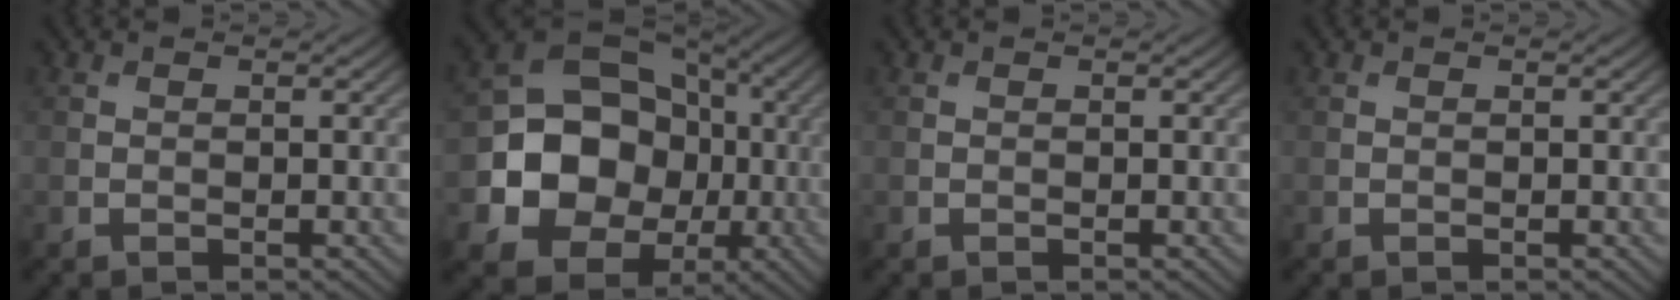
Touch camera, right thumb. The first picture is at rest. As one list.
[{"total": 13.4, "force": [-2.2, 11.3, 6.9], "torque": [-0.144, -0.016, -0.046]}, {"total": 0.0}, {"total": 0.0}]